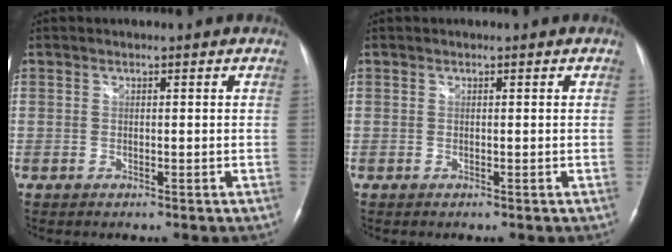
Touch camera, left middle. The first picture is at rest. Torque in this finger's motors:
{"motor_torque": [0.00, 0.00, -0.04, 0.00]}